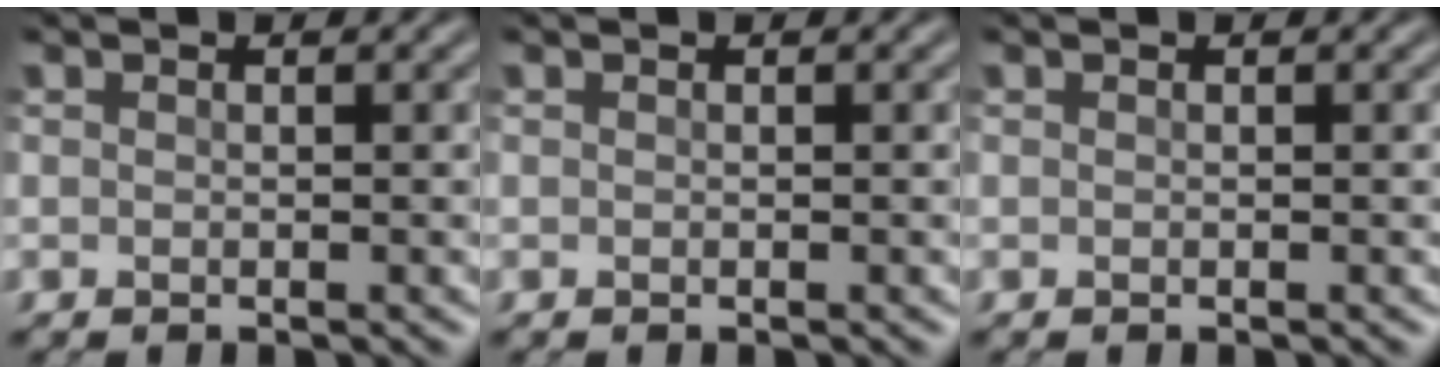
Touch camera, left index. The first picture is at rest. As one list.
[{"total": 0.0}, {"total": 0.0}]